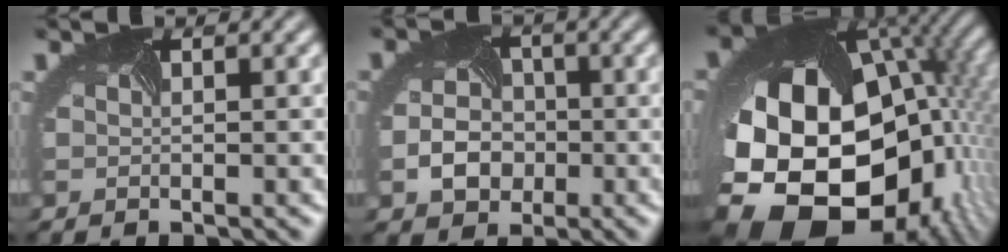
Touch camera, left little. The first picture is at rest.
{"total": 3.3, "force": [-1.1, 2.7, 1.5], "torque": [-0.032, -0.003, -0.017]}
{"total": 21.6, "force": [-3.9, 15.6, 14.5], "torque": [-0.290, -0.061, -0.039]}